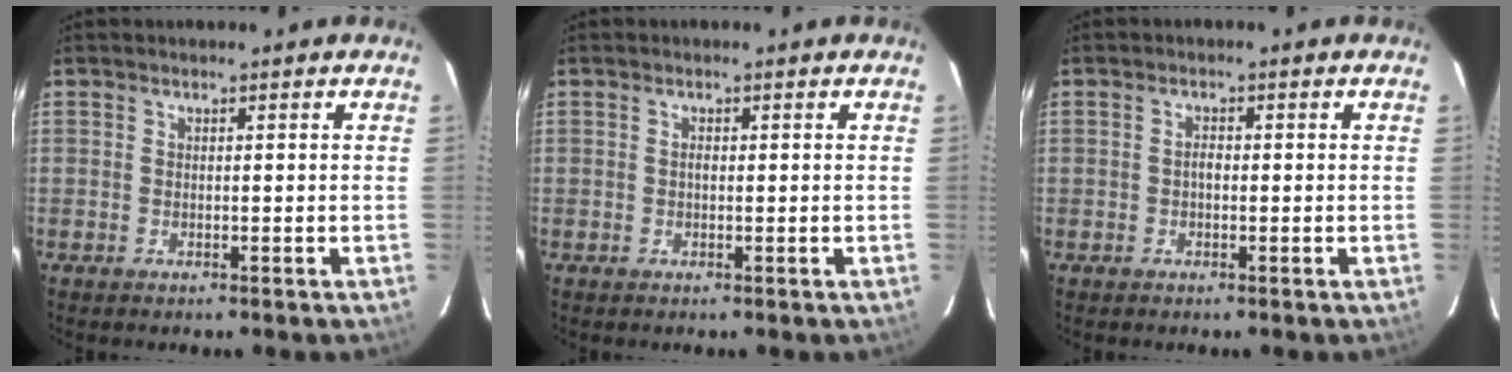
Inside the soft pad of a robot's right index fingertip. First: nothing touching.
{"total": 0.6, "force": [0.0, 0.4, 0.5], "torque": [-0.009, 0.003, 0.000]}
{"total": 1.2, "force": [-0.2, 0.7, 0.9], "torque": [-0.018, 0.006, -0.005]}